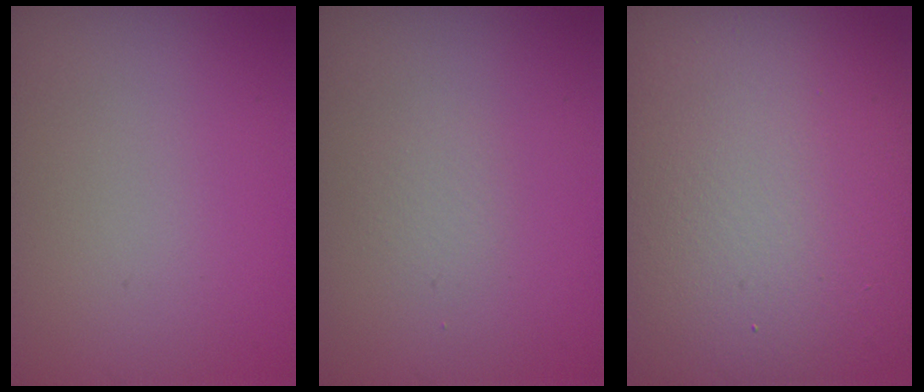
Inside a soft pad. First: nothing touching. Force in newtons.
{"total": 0.7, "press": 0.7, "slide": 0.0}
{"total": 17.8, "press": 17.8, "slide": 1.0}